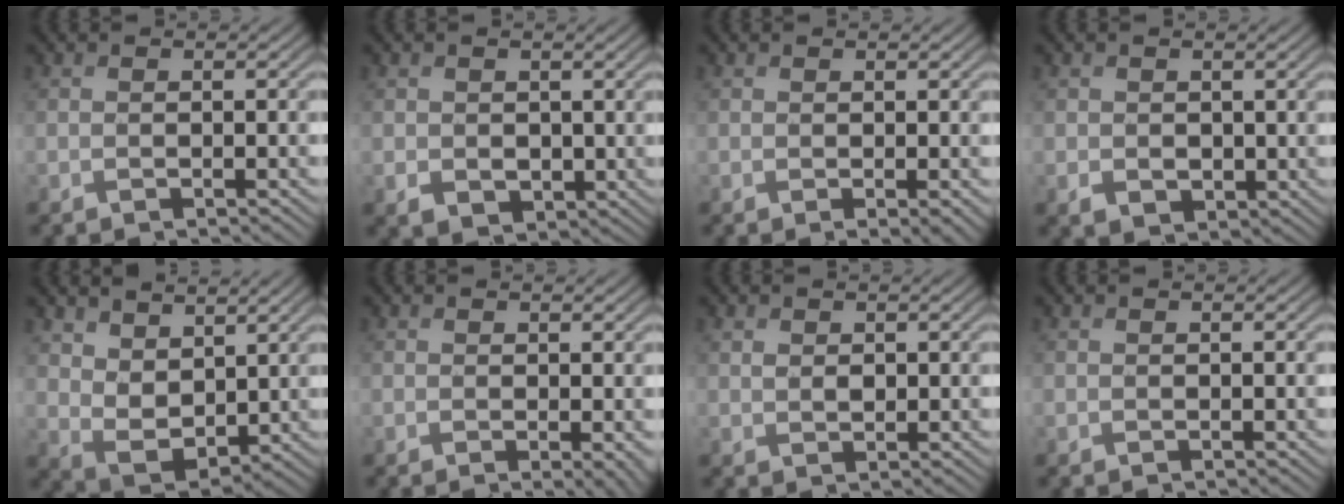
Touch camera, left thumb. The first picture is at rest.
{"total": 2.6, "force": [0.4, 2.3, 1.2], "torque": [-0.042, -0.012, 0.009]}
{"total": 1.1, "force": [0.2, 0.1, 1.1], "torque": [-0.017, -0.004, 0.002]}
{"total": 2.1, "force": [0.3, 1.9, 1.0], "torque": [-0.032, -0.010, 0.008]}
{"total": 6.9, "force": [3.8, 4.1, 4.1], "torque": [-0.104, -0.011, 0.079]}
{"total": 1.4, "force": [-0.2, 0.3, 1.4], "torque": [-0.021, -0.008, -0.004]}
{"total": 1.5, "force": [0.6, 1.0, 0.9], "torque": [-0.022, -0.002, 0.014]}
{"total": 0.0}